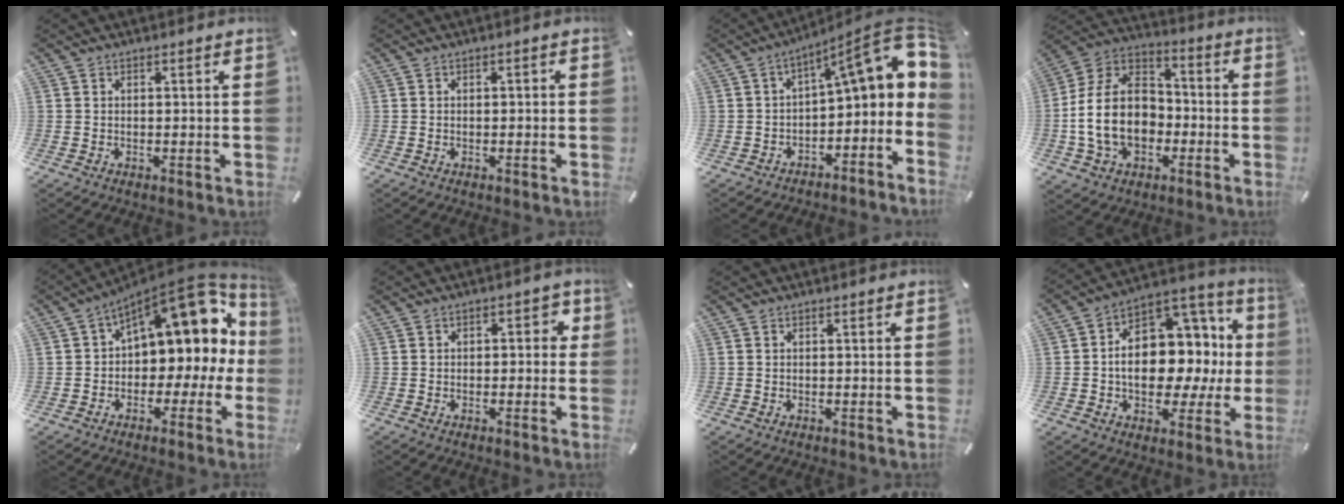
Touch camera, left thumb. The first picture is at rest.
{"total": 0.8, "force": [-0.4, 0.4, 0.6], "torque": [-0.011, 0.000, -0.008]}
{"total": 12.8, "force": [4.6, 5.1, 10.8], "torque": [-0.131, -0.052, 0.063]}
{"total": 16.4, "force": [-4.0, 12.2, 10.3], "torque": [-0.244, 0.027, -0.076]}
{"total": 15.3, "force": [7.8, 8.3, 10.3], "torque": [-0.148, -0.063, 0.132]}
{"total": 2.9, "force": [-0.7, 2.0, 2.0], "torque": [-0.031, 0.011, -0.018]}
{"total": 0.0}
{"total": 15.6, "force": [-0.5, 11.4, 10.6], "torque": [-0.144, -0.019, -0.007]}